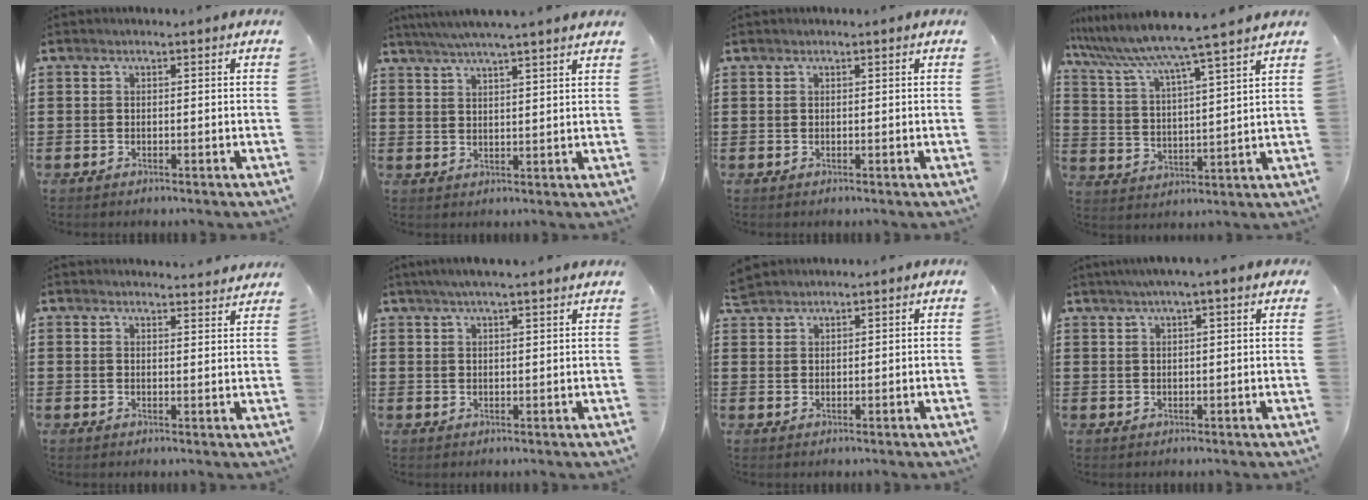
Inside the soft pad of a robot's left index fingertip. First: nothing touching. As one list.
[{"total": 4.3, "force": [3.9, -0.7, 1.7], "torque": [-0.043, -0.013, 0.069]}, {"total": 0.0}, {"total": 7.2, "force": [6.4, -1.3, 3.1], "torque": [-0.087, -0.048, 0.100]}, {"total": 2.7, "force": [2.7, -0.2, 0.2], "torque": [-0.003, -0.014, 0.050]}, {"total": 3.2, "force": [2.7, 0.0, 1.8], "torque": [-0.040, 0.003, 0.049]}, {"total": 2.1, "force": [2.1, 0.4, 0.2], "torque": [-0.009, 0.001, 0.042]}, {"total": 3.2, "force": [2.2, -0.1, 2.3], "torque": [-0.049, 0.007, 0.039]}]